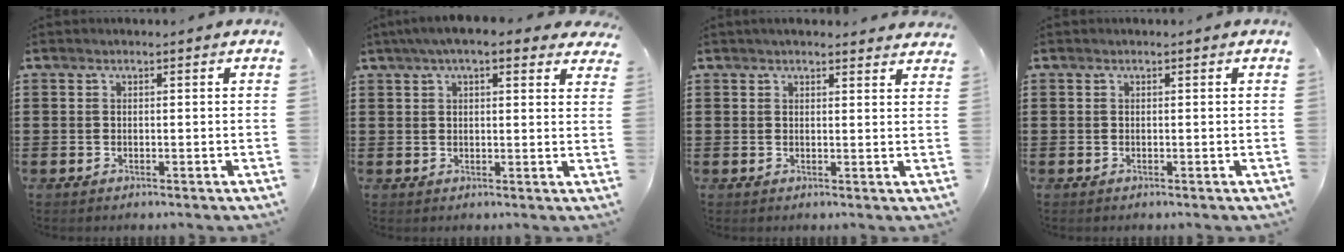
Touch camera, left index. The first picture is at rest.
{"total": 5.2, "force": [3.8, 1.1, 3.4], "torque": [-0.076, 0.003, 0.068]}
{"total": 2.1, "force": [2.1, 0.1, 0.4], "torque": [-0.012, 0.000, 0.039]}
{"total": 0.0}